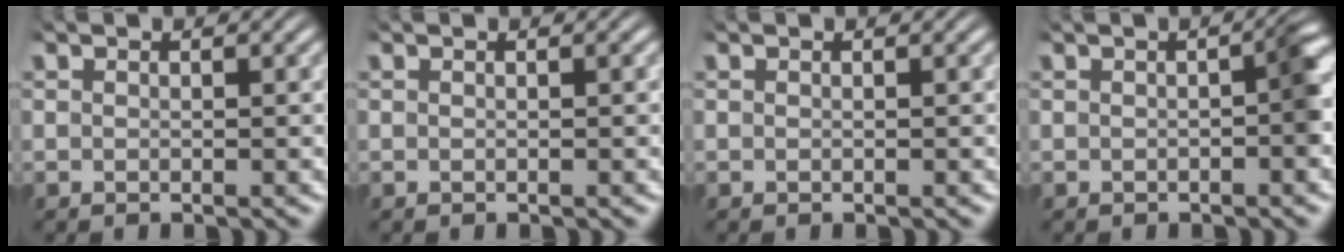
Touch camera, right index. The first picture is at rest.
{"total": 0.0}
{"total": 0.0}
{"total": 2.4, "force": [-0.2, 0.5, 2.4], "torque": [-0.025, 0.012, -0.008]}